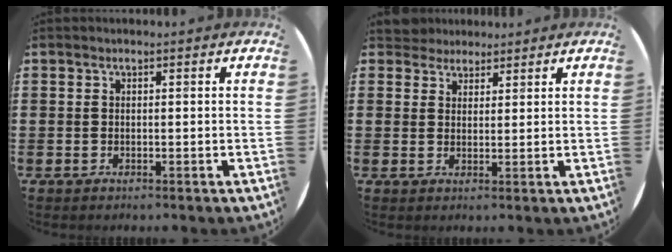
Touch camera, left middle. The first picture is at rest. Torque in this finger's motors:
{"motor_torque": [-0.29, -0.30, 0.01, 0.01]}